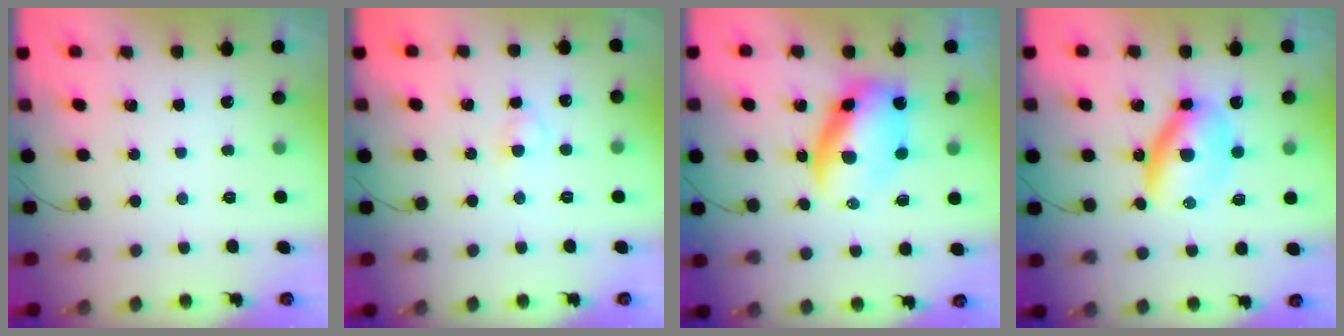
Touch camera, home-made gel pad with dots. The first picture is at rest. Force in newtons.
{"total": 2.9, "press": 2.7, "slide": 1.1}
{"total": 9.5, "press": 9.2, "slide": 2.4}
{"total": 8.1, "press": 8.1, "slide": 1.1}